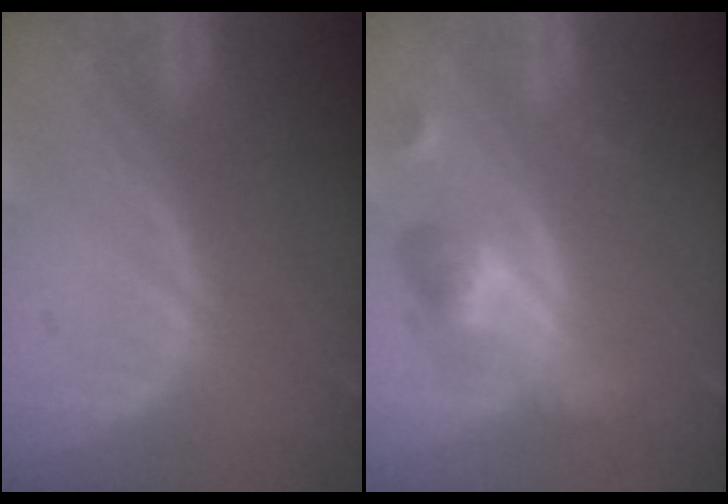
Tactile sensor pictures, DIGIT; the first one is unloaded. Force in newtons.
{"total": 6.3, "press": 5.7, "slide": 2.6}